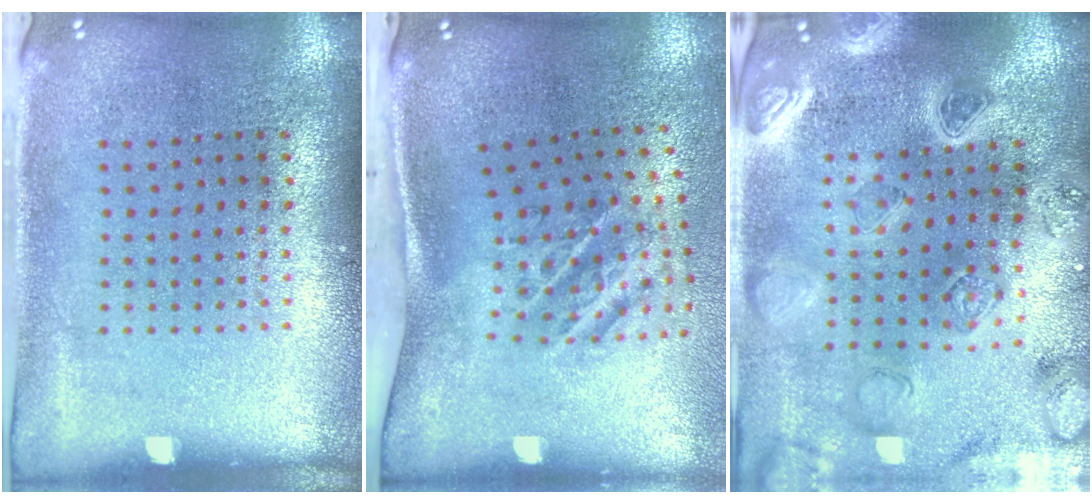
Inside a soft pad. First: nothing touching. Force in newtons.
{"total": 2.4, "press": 1.4, "slide": 2.0}
{"total": 2.9, "press": 2.9, "slide": 0.7}